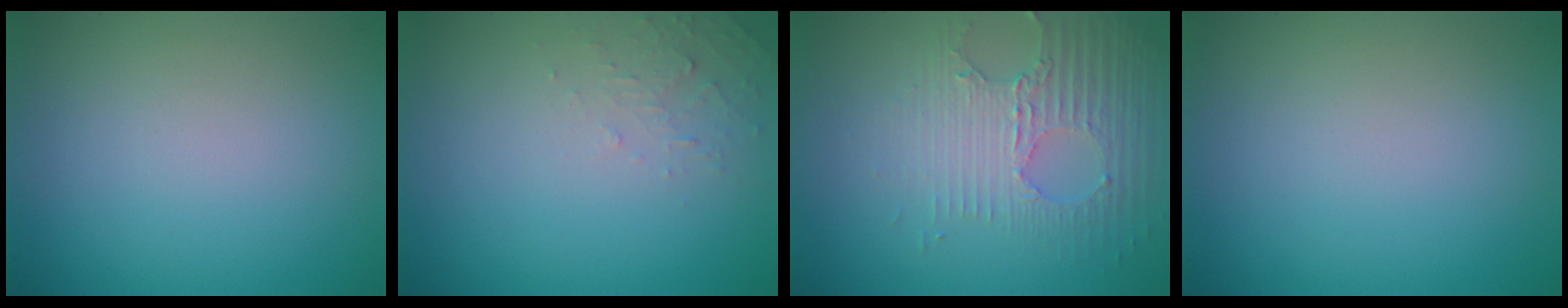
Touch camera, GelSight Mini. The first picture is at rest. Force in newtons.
{"total": 1.4, "press": 1.4, "slide": 0.2}
{"total": 3.5, "press": 3.3, "slide": 1.2}
{"total": 0.0}